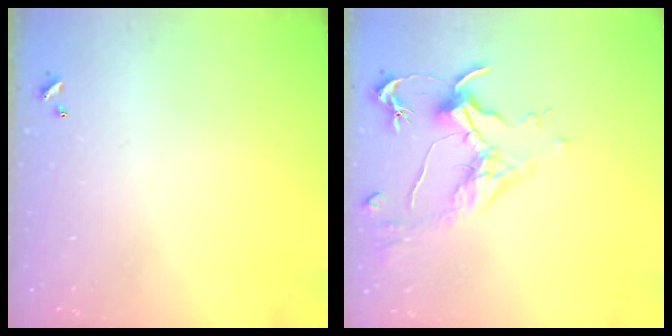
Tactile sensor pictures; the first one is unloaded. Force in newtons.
{"total": 1.7, "press": 1.4, "slide": 0.9}